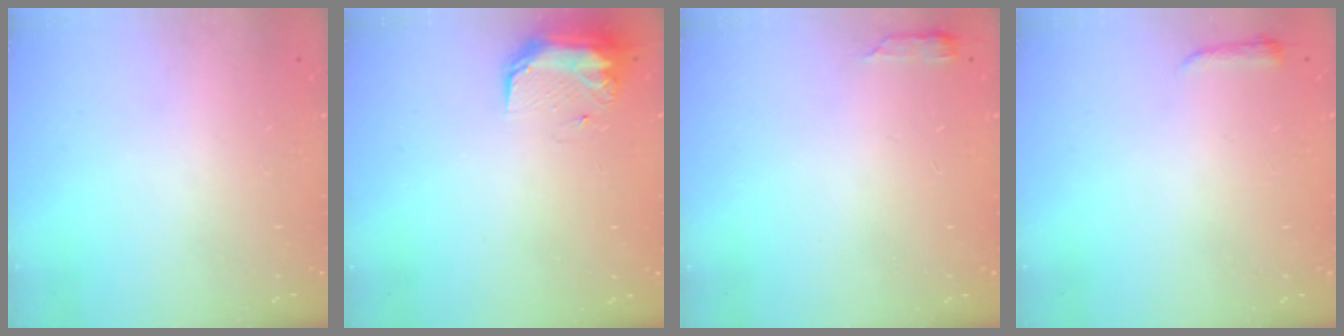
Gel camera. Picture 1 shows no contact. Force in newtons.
{"total": 9.3, "press": 9.3, "slide": 0.7}
{"total": 2.9, "press": 2.8, "slide": 0.6}
{"total": 3.0, "press": 2.9, "slide": 0.6}